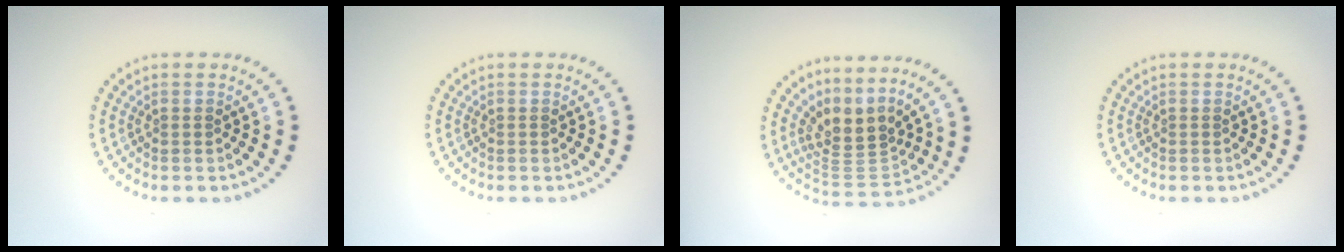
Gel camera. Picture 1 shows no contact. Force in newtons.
{"total": 0.0}
{"total": 3.7, "press": 2.5, "slide": 2.8}
{"total": 0.0}